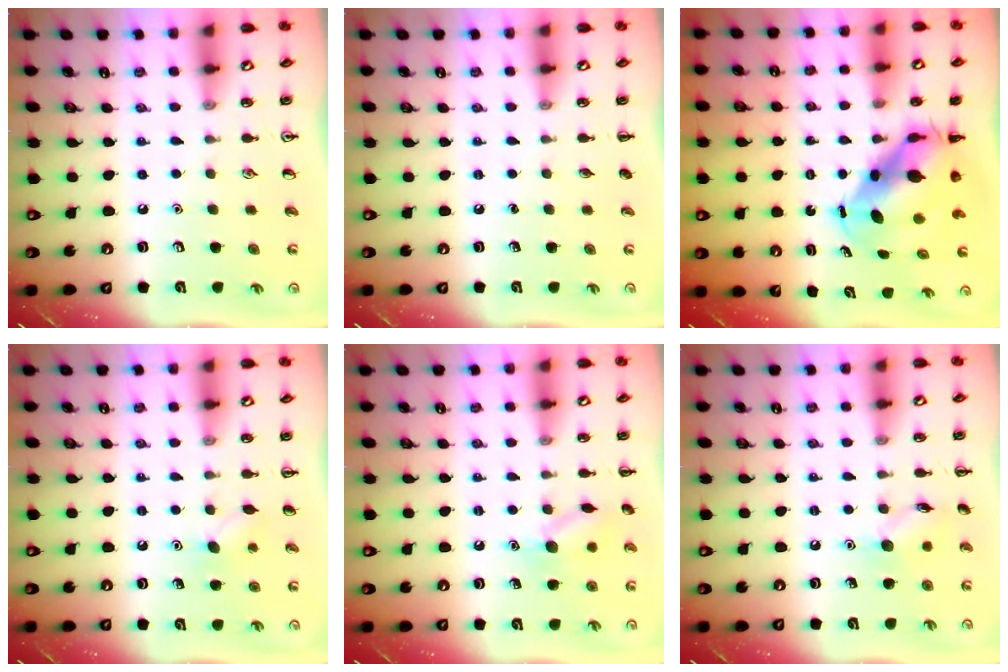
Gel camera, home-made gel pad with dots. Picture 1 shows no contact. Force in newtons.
{"total": 0.0}
{"total": 8.2, "press": 8.0, "slide": 1.9}
{"total": 5.6, "press": 5.4, "slide": 1.7}
{"total": 9.8, "press": 9.7, "slide": 0.9}
{"total": 7.5, "press": 7.4, "slide": 1.1}